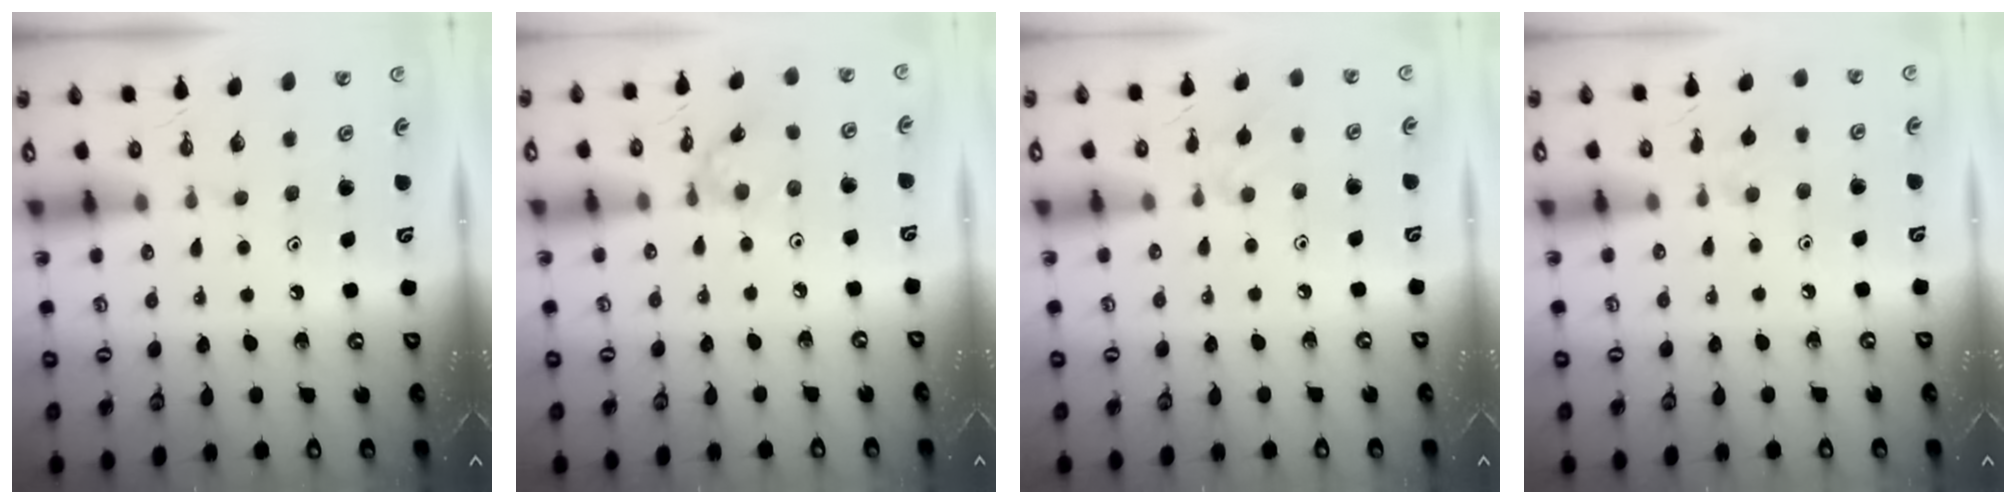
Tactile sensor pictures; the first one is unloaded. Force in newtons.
{"total": 2.1, "press": 2.1, "slide": 0.2}
{"total": 8.0, "press": 7.9, "slide": 0.9}
{"total": 5.7, "press": 5.6, "slide": 0.8}